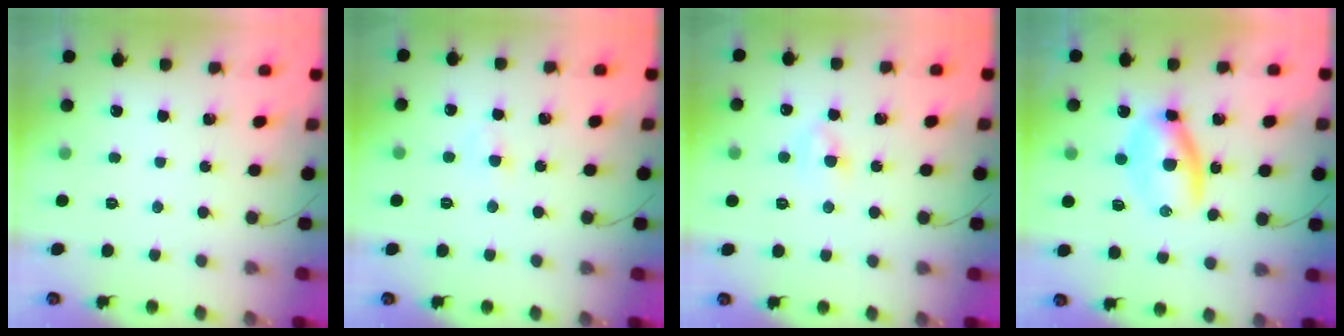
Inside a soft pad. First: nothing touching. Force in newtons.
{"total": 2.6, "press": 2.4, "slide": 0.9}
{"total": 4.3, "press": 4.0, "slide": 1.5}
{"total": 6.4, "press": 6.3, "slide": 1.4}